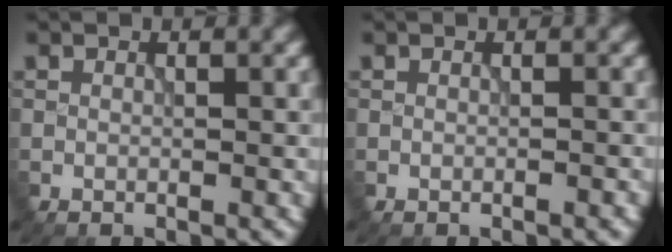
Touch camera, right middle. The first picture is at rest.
{"total": 0.5, "force": [-0.2, 0.2, 0.4], "torque": [-0.005, 0.001, -0.006]}